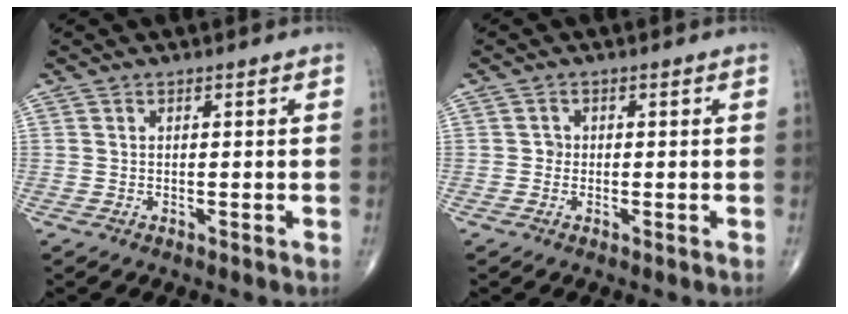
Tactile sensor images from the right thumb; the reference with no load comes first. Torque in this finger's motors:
{"motor_torque": [0.15, 0.40, 0.40, 0.11, -0.06]}